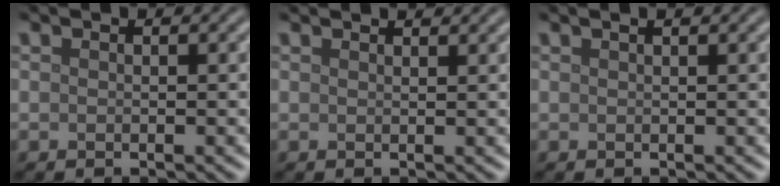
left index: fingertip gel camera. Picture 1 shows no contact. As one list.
[{"total": 1.9, "force": [1.7, 0.4, 0.7], "torque": [-0.006, 0.000, 0.012]}, {"total": 1.1, "force": [0.7, 0.3, 0.8], "torque": [-0.006, -0.001, 0.004]}]